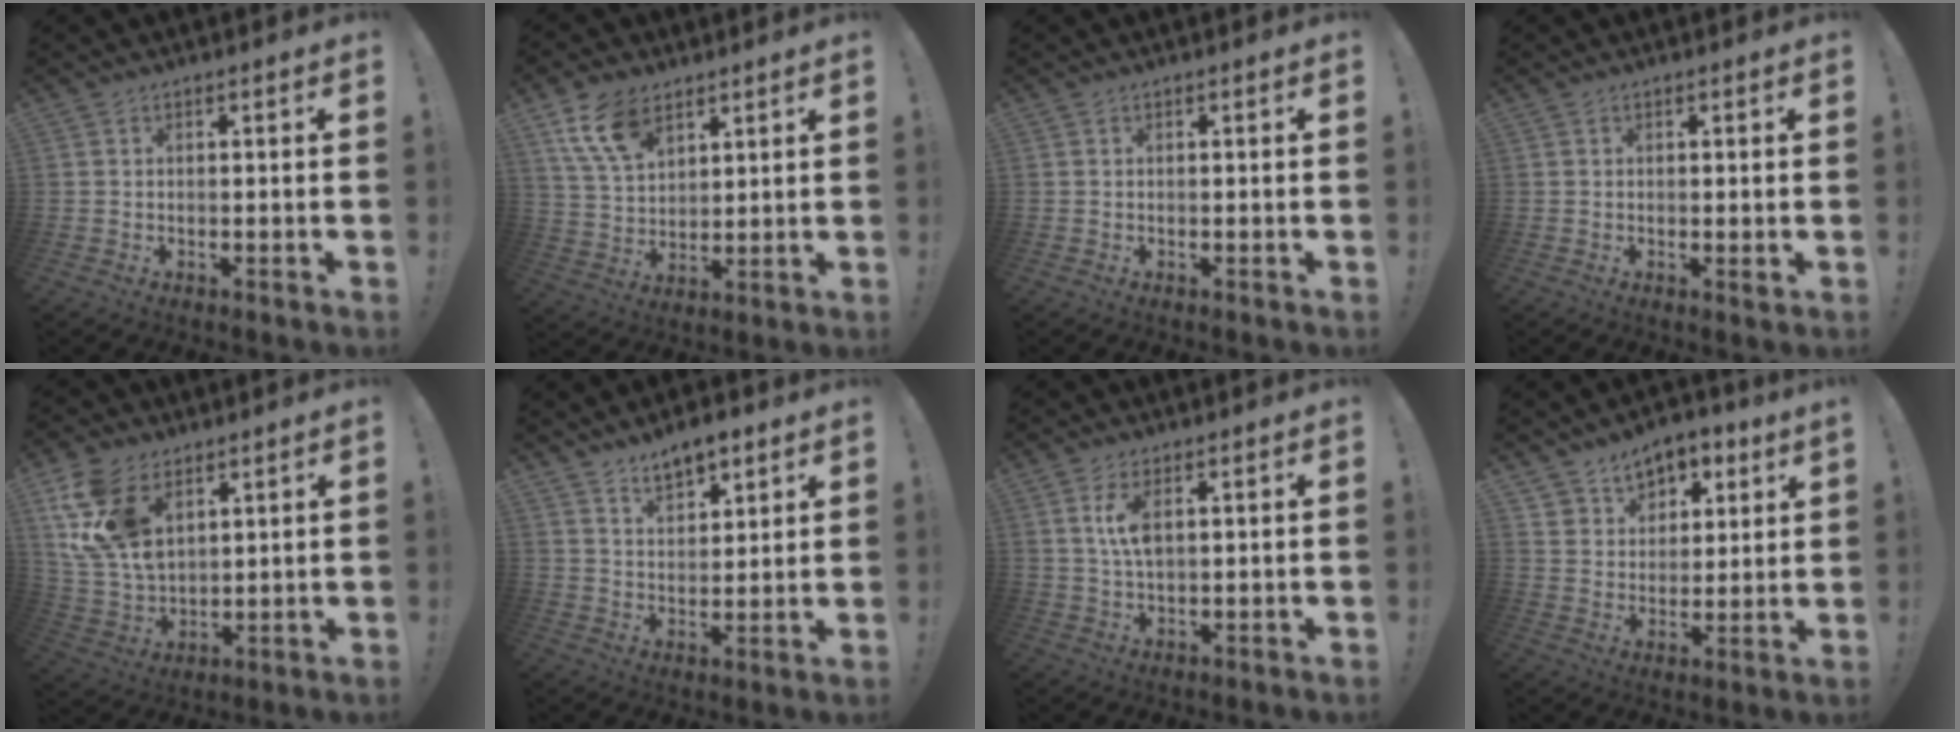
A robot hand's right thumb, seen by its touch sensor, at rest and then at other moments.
{"total": 12.3, "force": [7.2, 7.0, 7.1], "torque": [-0.131, -0.019, 0.142]}
{"total": 0.0}
{"total": 1.1, "force": [0.4, 0.2, 1.1], "torque": [-0.006, -0.006, 0.003]}
{"total": 16.3, "force": [7.8, 10.3, 10.0], "torque": [-0.207, -0.031, 0.152]}
{"total": 7.6, "force": [5.7, 3.9, 3.3], "torque": [-0.046, -0.031, 0.105]}
{"total": 6.2, "force": [1.8, 2.7, 5.3], "torque": [-0.105, -0.001, 0.028]}
{"total": 8.3, "force": [6.0, 5.5, 1.6], "torque": [-0.019, -0.049, 0.116]}